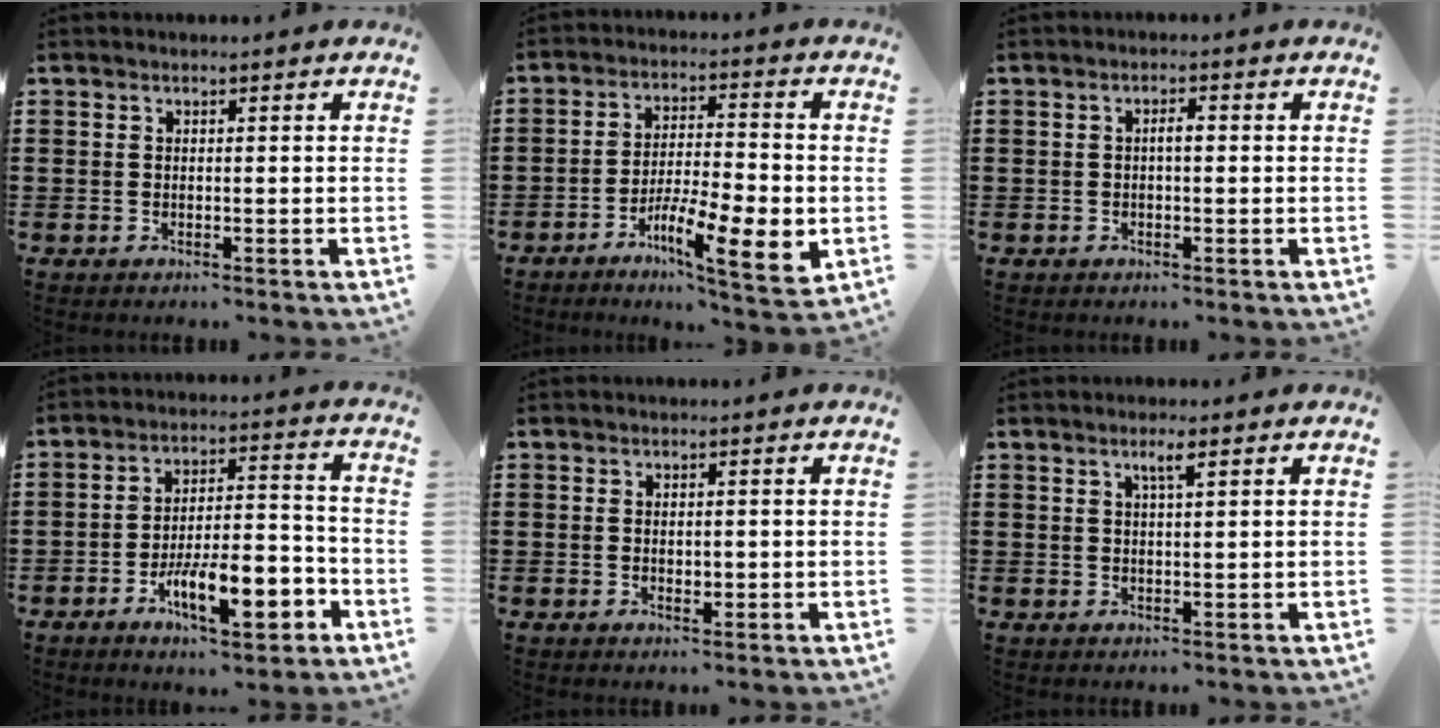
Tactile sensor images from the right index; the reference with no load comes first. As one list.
[{"total": 10.4, "force": [-4.3, 2.2, 9.2], "torque": [-0.161, -0.001, -0.073]}, {"total": 1.7, "force": [-0.1, 0.5, 1.6], "torque": [-0.030, 0.002, -0.003]}, {"total": 11.8, "force": [-5.5, 4.2, 9.5], "torque": [-0.160, 0.010, -0.095]}, {"total": 1.5, "force": [-0.1, 0.7, 1.3], "torque": [-0.024, 0.004, -0.002]}, {"total": 2.1, "force": [1.1, 0.3, 1.8], "torque": [-0.038, 0.003, 0.017]}]